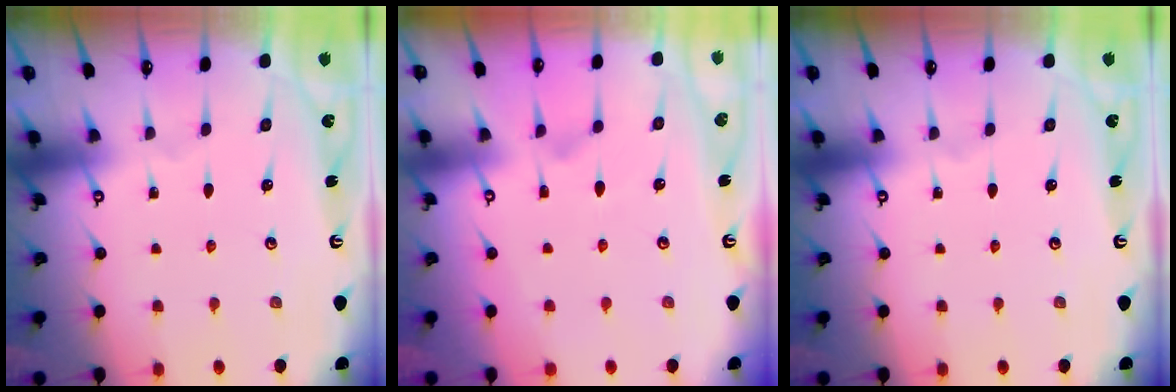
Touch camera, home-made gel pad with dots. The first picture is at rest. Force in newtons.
{"total": 1.9, "press": 1.5, "slide": 1.2}
{"total": 0.0}